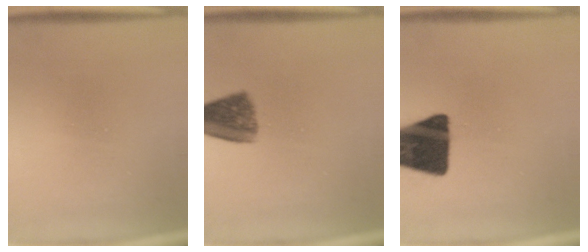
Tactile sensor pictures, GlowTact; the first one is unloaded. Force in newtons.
{"total": 7.3}
{"total": 18.0}